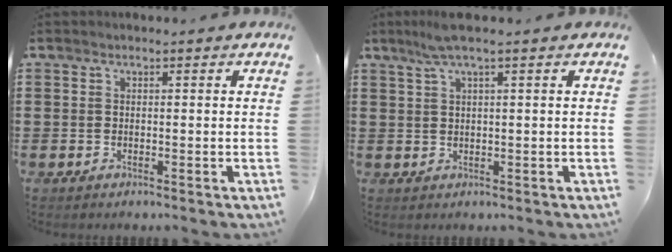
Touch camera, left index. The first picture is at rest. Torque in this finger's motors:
{"motor_torque": [1.05, -0.65, 0.32, 0.06]}